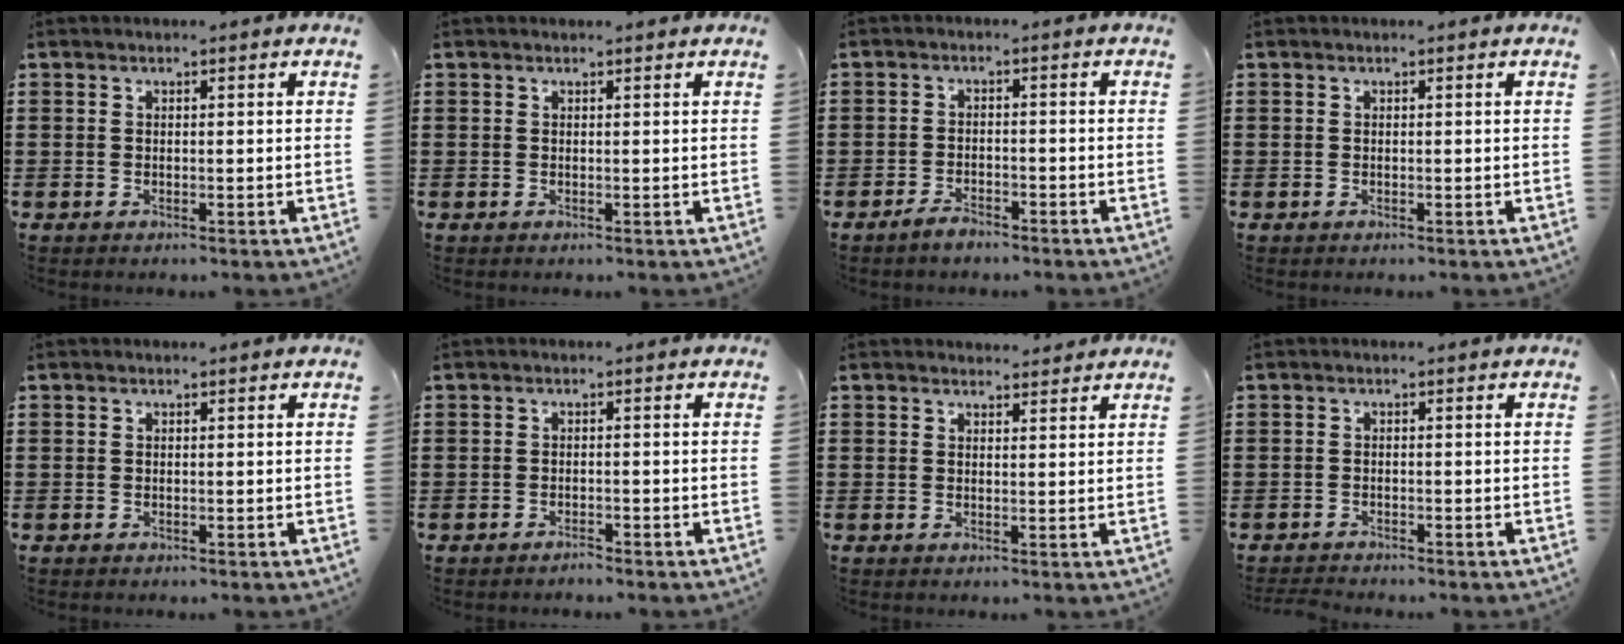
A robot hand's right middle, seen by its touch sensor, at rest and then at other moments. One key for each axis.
{"total": 0.0}
{"total": 2.3, "fx": -2.1, "fy": 0.5, "fz": 0.9, "tx": -0.019, "ty": 0.001, "tz": -0.039}
{"total": 0.0}
{"total": 0.0}
{"total": 1.0, "fx": -1.0, "fy": 0.0, "fz": 0.2, "tx": -0.008, "ty": -0.001, "tz": -0.020}
{"total": 1.7, "fx": 1.6, "fy": 0.4, "fz": 0.1, "tx": 0.002, "ty": 0.001, "tz": 0.030}
{"total": 1.6, "fx": -1.6, "fy": 0.1, "fz": 0.2, "tx": -0.009, "ty": -0.003, "tz": -0.033}